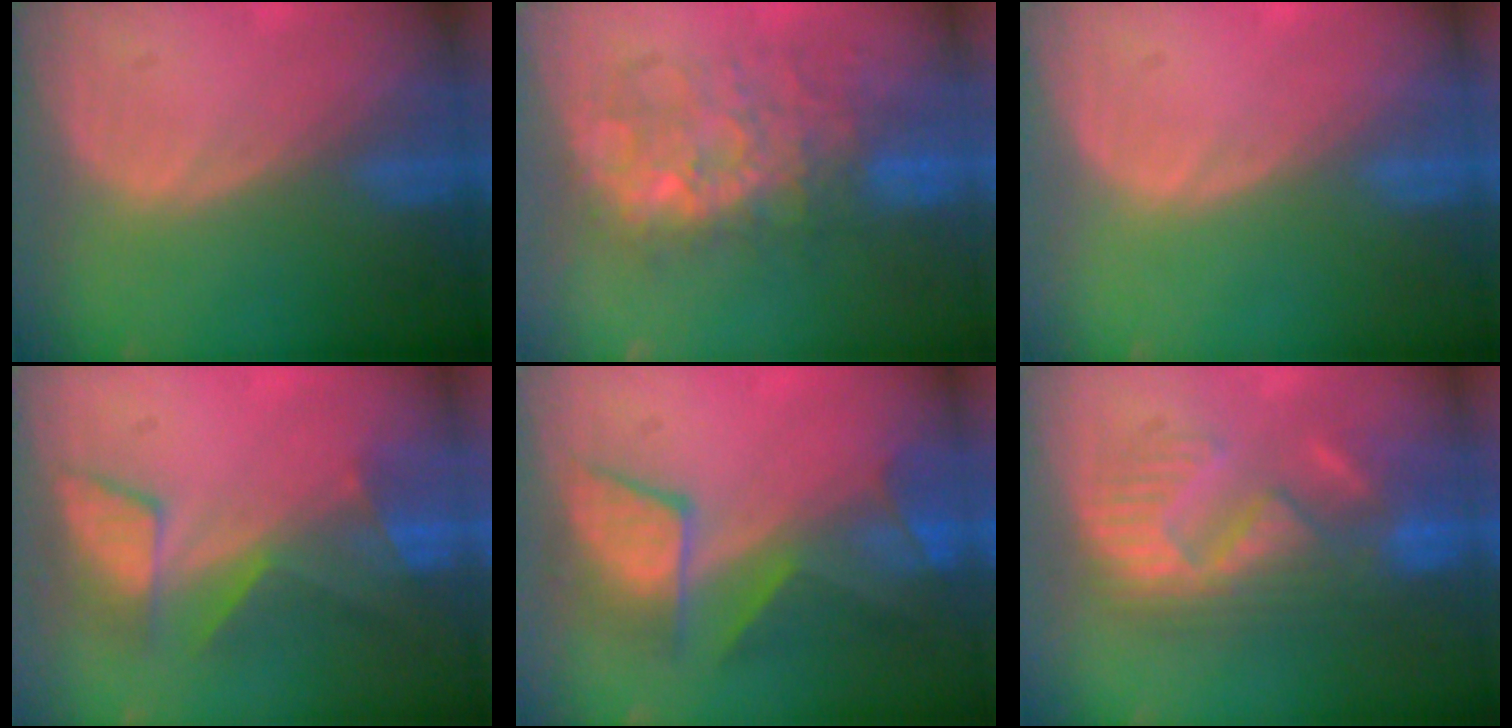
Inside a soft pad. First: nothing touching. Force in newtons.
{"total": 9.0, "press": 9.0, "slide": 0.9}
{"total": 0.0}
{"total": 7.3, "press": 6.9, "slide": 2.5}
{"total": 8.4, "press": 8.1, "slide": 2.2}
{"total": 9.8, "press": 9.5, "slide": 2.5}